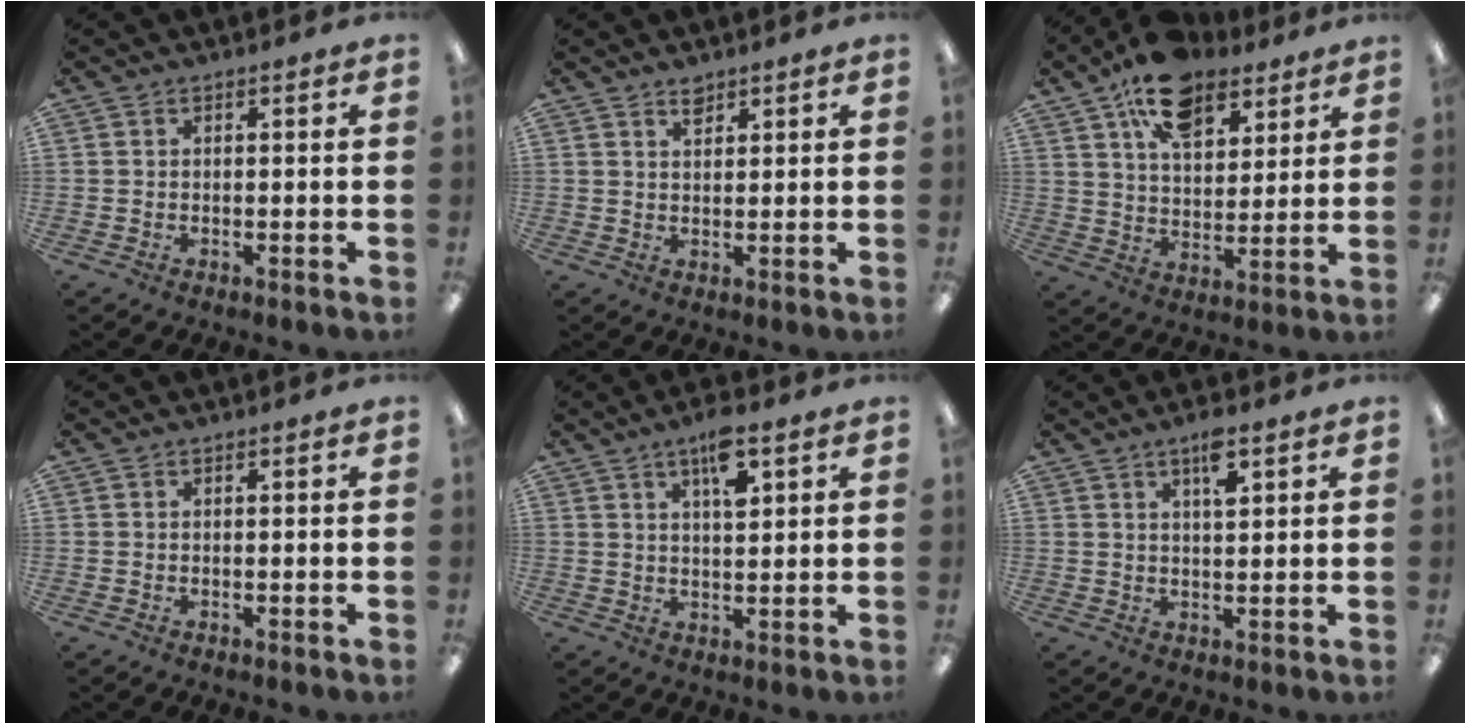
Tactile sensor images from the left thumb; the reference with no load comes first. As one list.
[{"total": 2.5, "force": [2.1, 1.0, 1.0], "torque": [-0.007, -0.008, 0.036]}, {"total": 15.3, "force": [10.1, 8.1, 8.1], "torque": [-0.128, -0.043, 0.182]}, {"total": 0.0}, {"total": 7.4, "force": [4.5, 2.2, 5.4], "torque": [-0.085, -0.017, 0.072]}, {"total": 5.3, "force": [3.3, 1.4, 3.9], "torque": [-0.062, -0.008, 0.052]}]